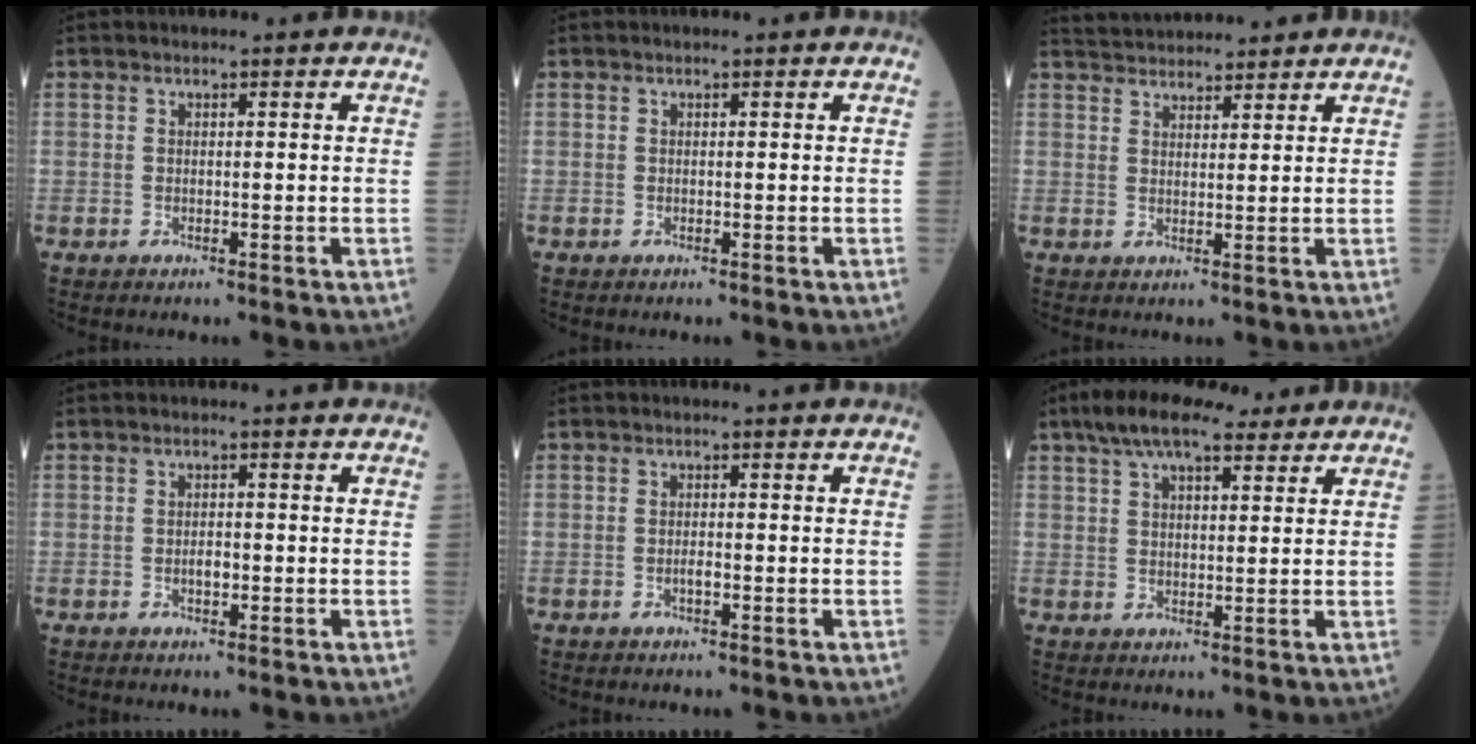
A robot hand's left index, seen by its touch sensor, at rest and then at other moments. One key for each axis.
{"total": 0.0}
{"total": 7.4, "fx": 7.1, "fy": 1.2, "fz": 1.5, "tx": -0.029, "ty": 0.034, "tz": 0.113}
{"total": 1.5, "fx": -0.5, "fy": 0.7, "fz": 1.2, "tx": -0.022, "ty": 0.003, "tz": -0.008}
{"total": 1.0, "fx": -0.5, "fy": 0.2, "fz": 0.8, "tx": -0.017, "ty": 0.002, "tz": -0.009}
{"total": 9.7, "fx": 7.2, "fy": 2.9, "fz": 5.8, "tx": -0.102, "ty": 0.038, "tz": 0.121}